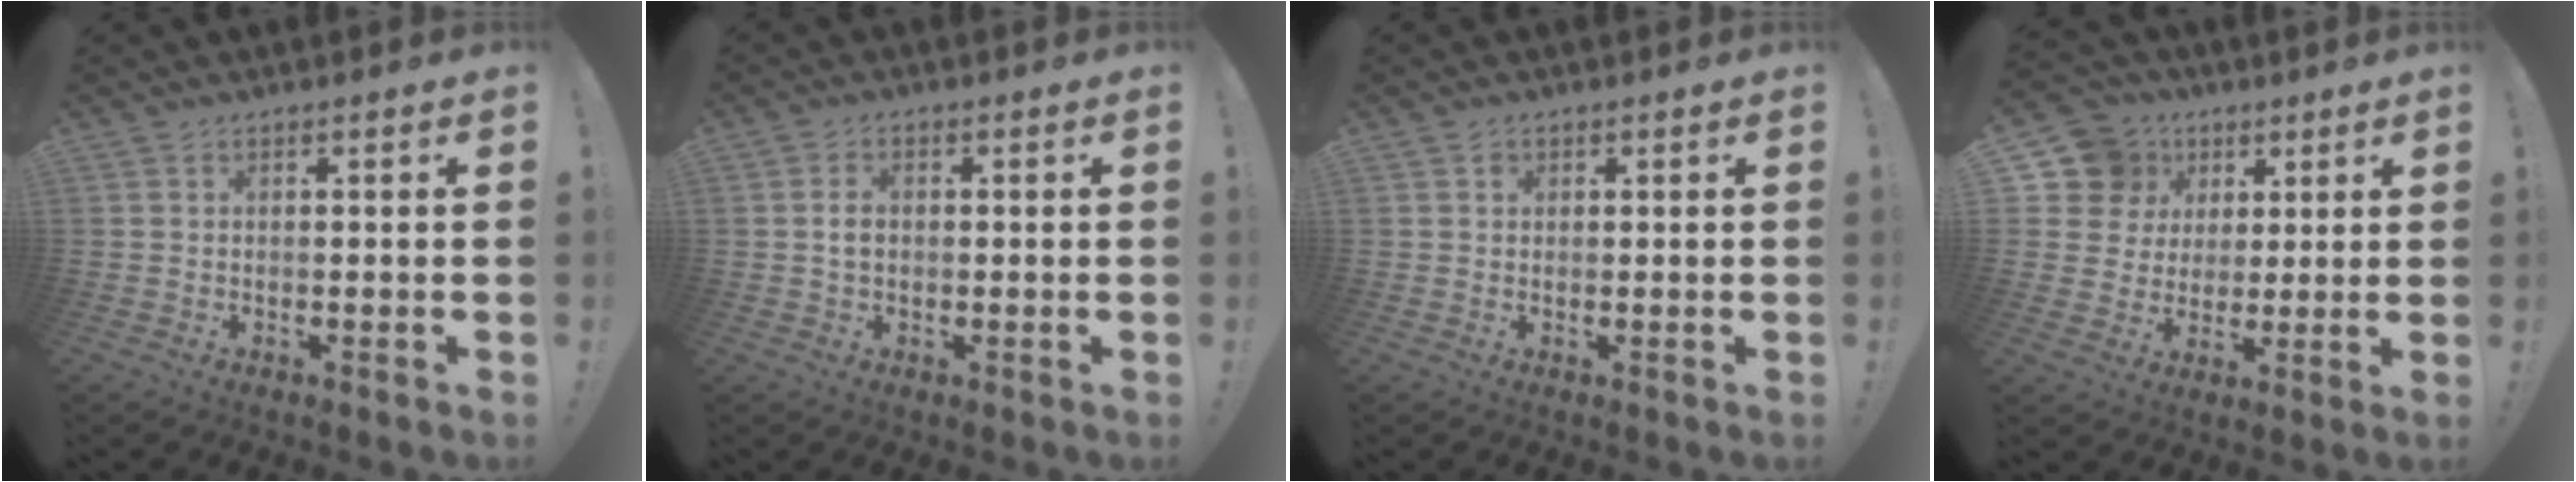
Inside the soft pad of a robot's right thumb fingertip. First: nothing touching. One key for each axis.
{"total": 2.7, "fx": -0.2, "fy": 1.9, "fz": 2.0, "tx": -0.028, "ty": 0.004, "tz": -0.006}
{"total": 1.1, "fx": 0.5, "fy": 1.0, "fz": 0.1, "tx": 0.005, "ty": -0.002, "tz": 0.007}
{"total": 12.6, "fx": 5.2, "fy": 10.8, "fz": 3.9, "tx": -0.060, "ty": -0.022, "tz": 0.109}